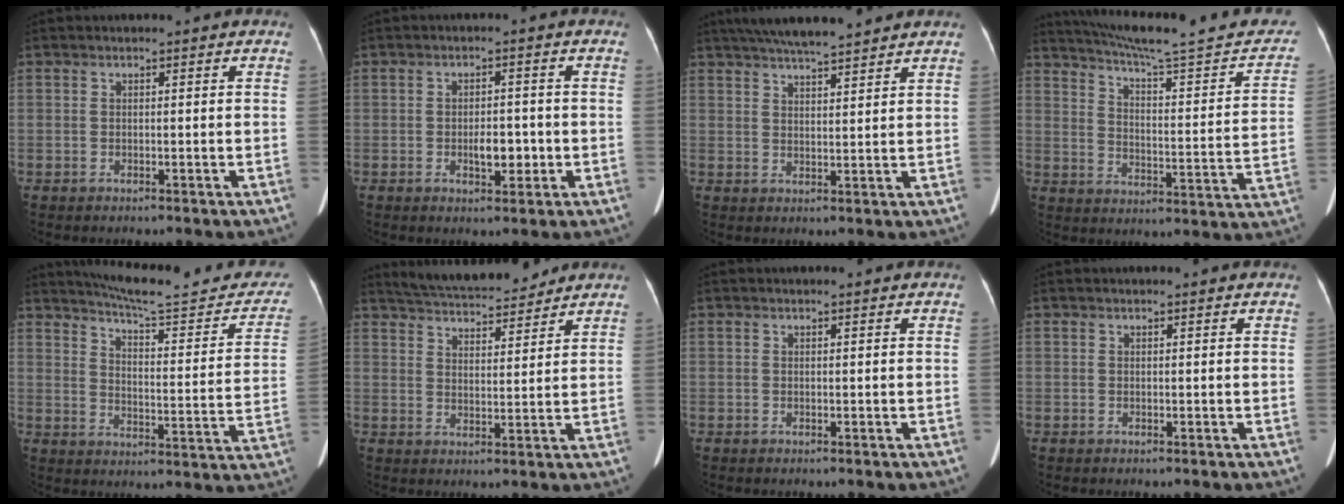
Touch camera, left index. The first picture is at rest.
{"total": 3.7, "force": [-1.3, 1.7, 3.0], "torque": [-0.049, -0.001, -0.016]}
{"total": 9.9, "force": [8.7, 0.7, 4.7], "torque": [-0.080, 0.020, 0.130]}
{"total": 23.7, "force": [20.7, 2.3, 11.2], "torque": [-0.158, -0.025, 0.271]}
{"total": 22.2, "force": [20.2, 3.5, 8.7], "torque": [-0.106, -0.046, 0.249]}
{"total": 12.0, "force": [11.0, 2.0, 4.2], "torque": [-0.072, 0.013, 0.171]}
{"total": 1.3, "force": [1.2, 0.3, 0.5], "torque": [-0.010, 0.011, 0.015]}
{"total": 1.4, "force": [1.3, 0.3, 0.4], "torque": [-0.013, 0.013, 0.013]}